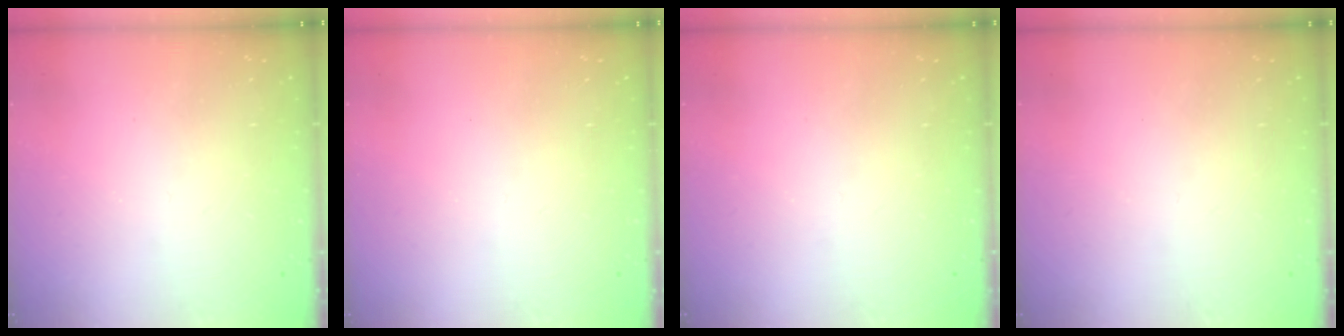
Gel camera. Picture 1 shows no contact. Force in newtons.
{"total": 0.0}
{"total": 0.0}
{"total": 0.0}